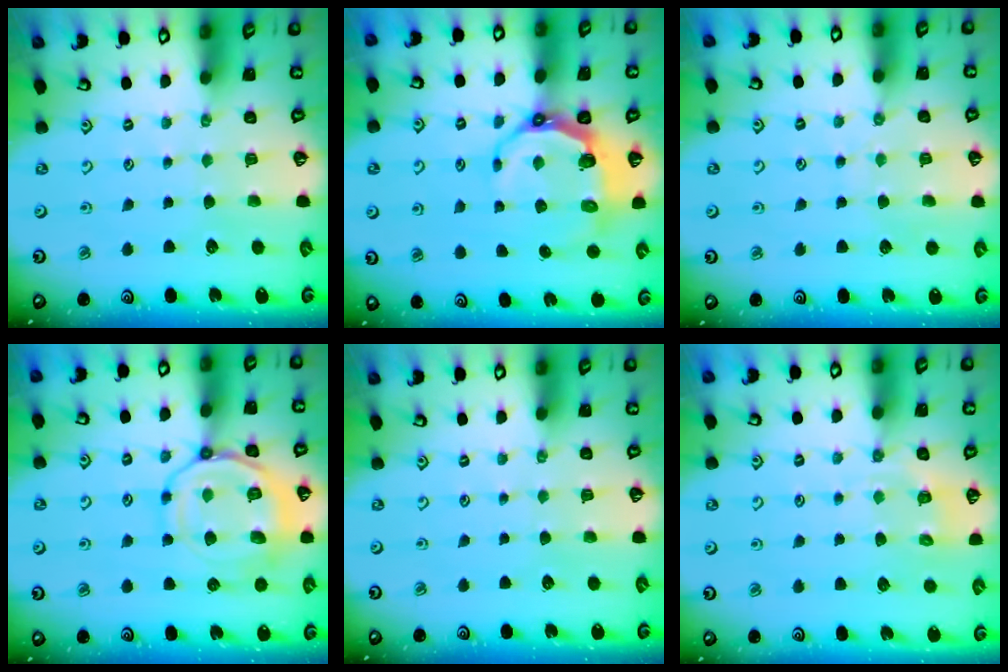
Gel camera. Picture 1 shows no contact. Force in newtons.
{"total": 8.0, "press": 6.8, "slide": 4.1}
{"total": 6.0, "press": 6.0, "slide": 0.7}
{"total": 14.2, "press": 14.1, "slide": 1.6}
{"total": 0.0}
{"total": 6.6, "press": 6.5, "slide": 1.3}